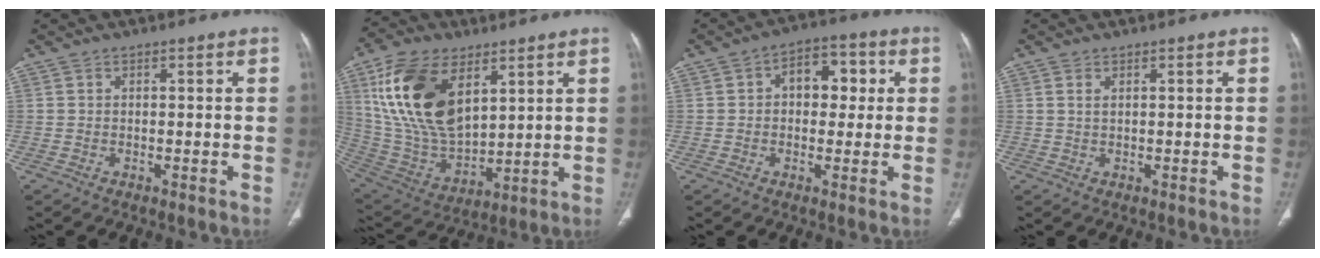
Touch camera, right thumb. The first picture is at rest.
{"total": 21.1, "force": [8.4, 11.6, 15.5], "torque": [-0.275, -0.033, 0.169]}
{"total": 8.5, "force": [1.4, 5.7, 6.1], "torque": [-0.046, 0.020, 0.015]}
{"total": 1.1, "force": [0.6, 0.5, 0.8], "torque": [-0.020, 0.003, 0.015]}